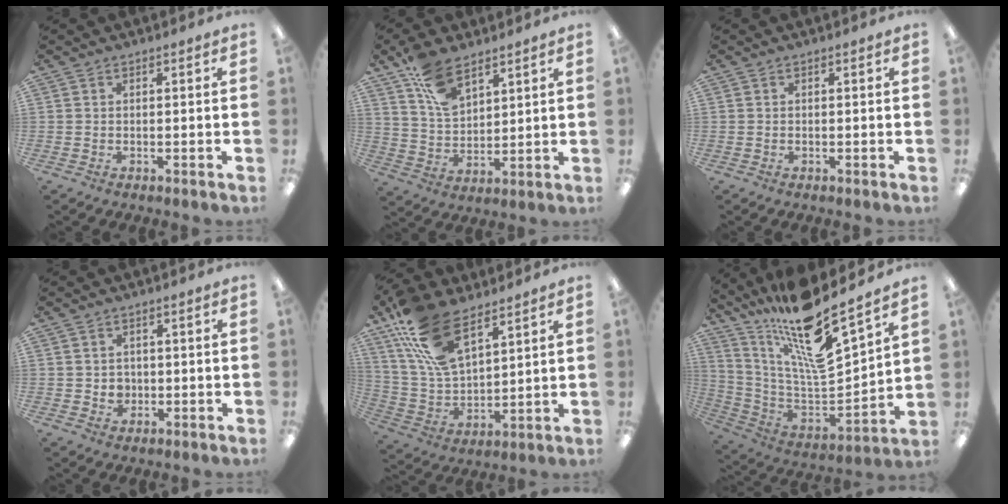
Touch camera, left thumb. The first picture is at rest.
{"total": 11.5, "force": [7.5, 5.9, 6.3], "torque": [-0.119, -0.024, 0.142]}
{"total": 0.0}
{"total": 2.5, "force": [0.3, 2.3, 0.7], "torque": [-0.010, 0.000, 0.003]}
{"total": 18.6, "force": [11.6, 8.9, 11.5], "torque": [-0.258, -0.046, 0.211]}
{"total": 18.0, "force": [14.0, 2.1, 11.1], "torque": [-0.186, -0.123, 0.224]}